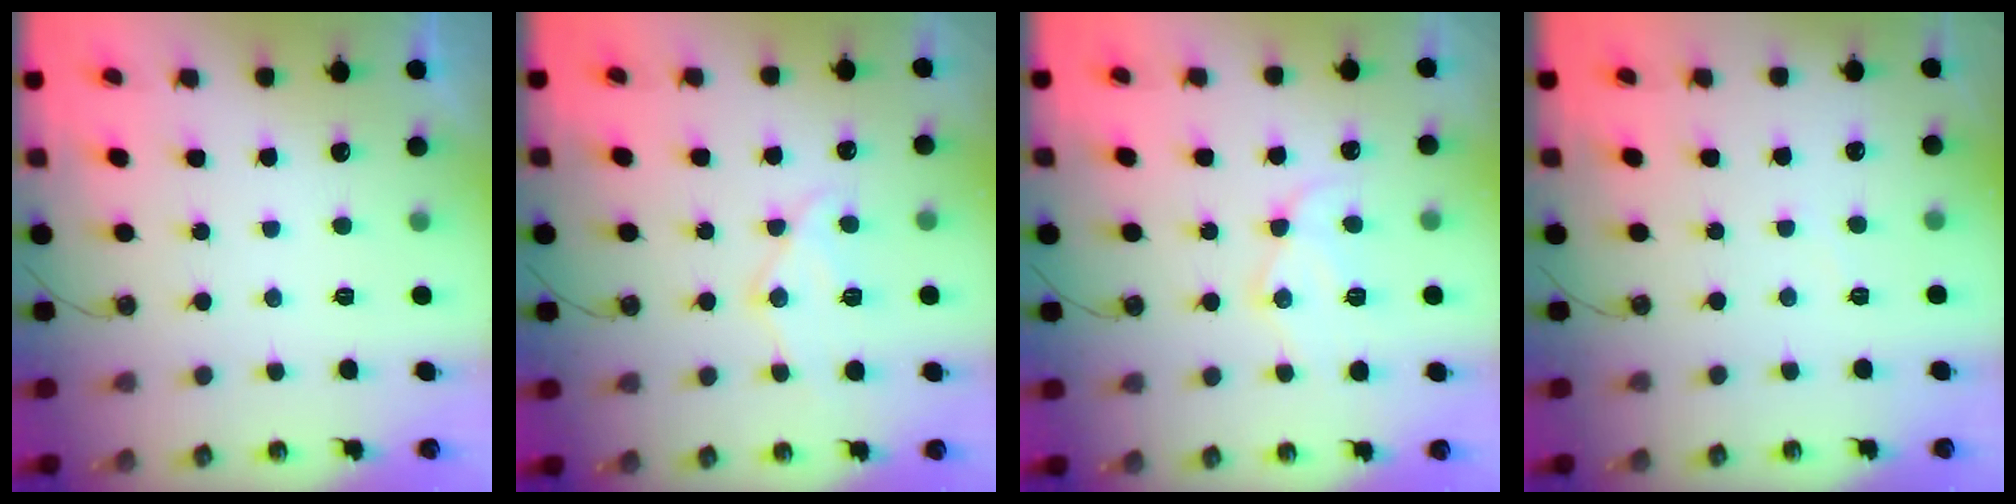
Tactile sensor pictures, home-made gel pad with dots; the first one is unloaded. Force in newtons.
{"total": 12.9, "press": 12.8, "slide": 1.3}
{"total": 13.1, "press": 13.1, "slide": 1.1}
{"total": 2.8, "press": 2.8, "slide": 0.4}